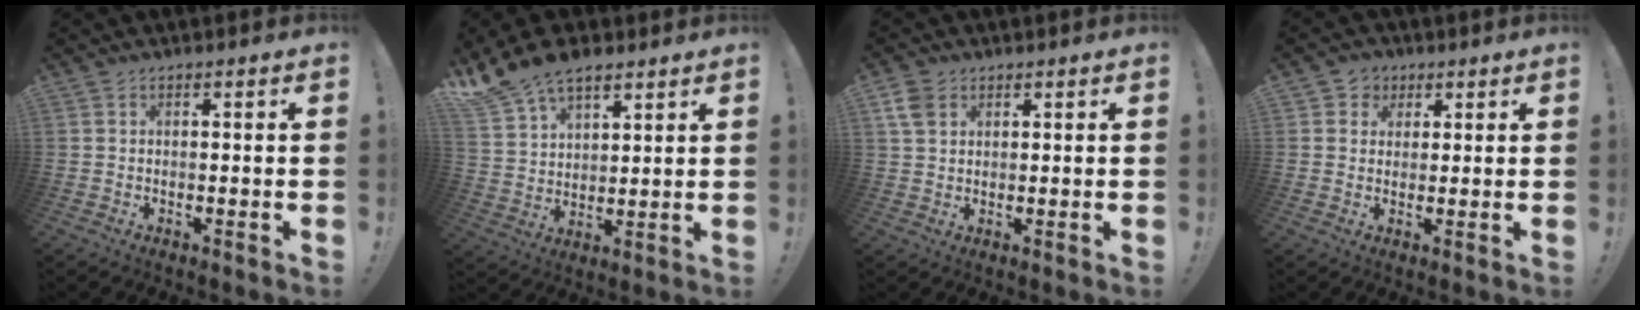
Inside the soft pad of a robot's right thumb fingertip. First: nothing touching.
{"total": 11.7, "force": [8.9, 5.8, 4.8], "torque": [-0.098, -0.052, 0.174]}
{"total": 5.4, "force": [2.4, 3.7, 3.0], "torque": [-0.050, 0.000, 0.049]}
{"total": 4.0, "force": [0.9, 3.8, 0.7], "torque": [-0.012, -0.001, 0.017]}